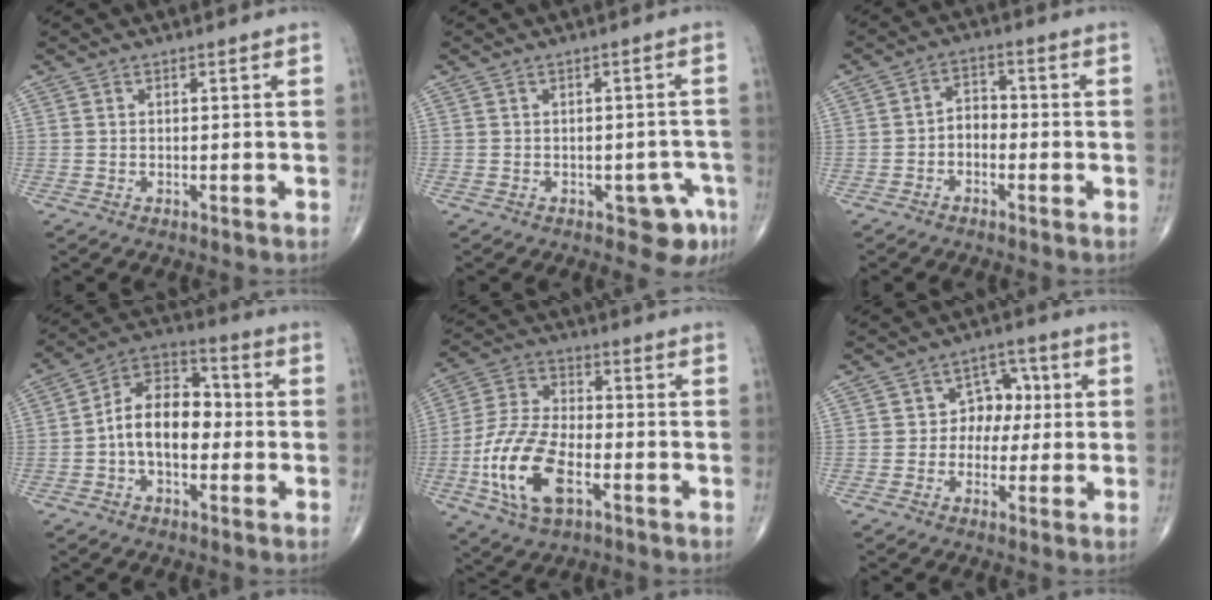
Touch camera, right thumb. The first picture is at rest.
{"total": 5.5, "force": [-2.8, 3.2, 3.5], "torque": [-0.014, 0.022, -0.030]}
{"total": 3.8, "force": [-1.4, 2.7, 2.2], "torque": [-0.021, 0.023, -0.036]}
{"total": 12.5, "force": [-1.3, 7.9, 9.6], "torque": [-0.137, 0.039, -0.036]}
{"total": 15.4, "force": [-5.1, 7.8, 12.2], "torque": [-0.250, 0.018, -0.098]}
{"total": 7.0, "force": [0.5, 5.8, 3.9], "torque": [-0.005, 0.016, -0.001]}